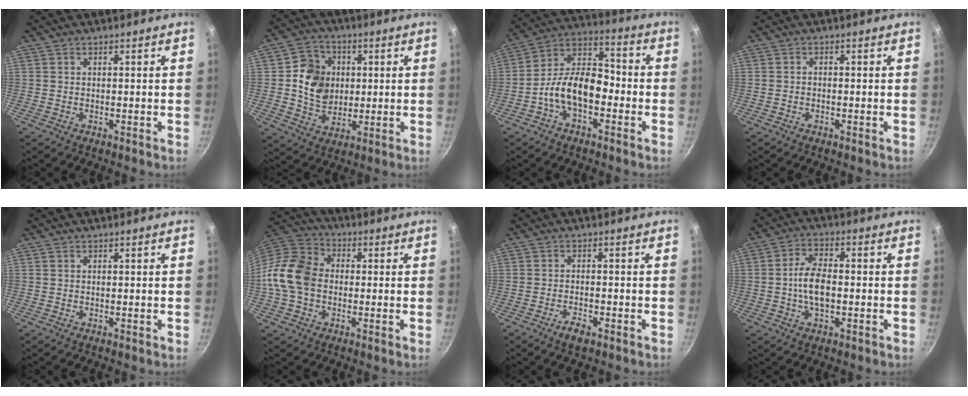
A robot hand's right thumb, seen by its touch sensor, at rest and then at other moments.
{"total": 11.4, "force": [1.3, 9.8, 5.7], "torque": [-0.064, 0.001, 0.021]}
{"total": 12.9, "force": [-4.0, 7.6, 9.5], "torque": [-0.135, 0.056, -0.088]}
{"total": 0.9, "force": [-0.5, 0.5, 0.5], "torque": [-0.013, 0.006, -0.012]}
{"total": 0.0}
{"total": 13.1, "force": [-1.2, 10.0, 8.2], "torque": [-0.134, 0.027, -0.042]}
{"total": 3.2, "force": [-2.0, 1.2, 2.2], "torque": [-0.038, 0.013, -0.036]}
{"total": 7.9, "force": [-1.0, 4.1, 6.6], "torque": [-0.123, 0.017, -0.025]}